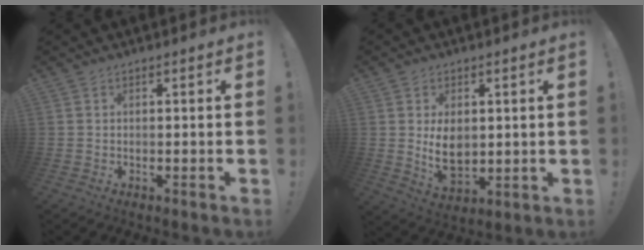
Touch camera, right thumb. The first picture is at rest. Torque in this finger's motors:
{"motor_torque": [-0.01, 0.25, 0.25, 0.26, 0.05]}